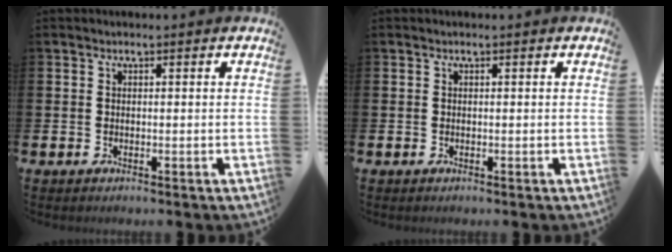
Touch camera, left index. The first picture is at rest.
{"total": 0.0}